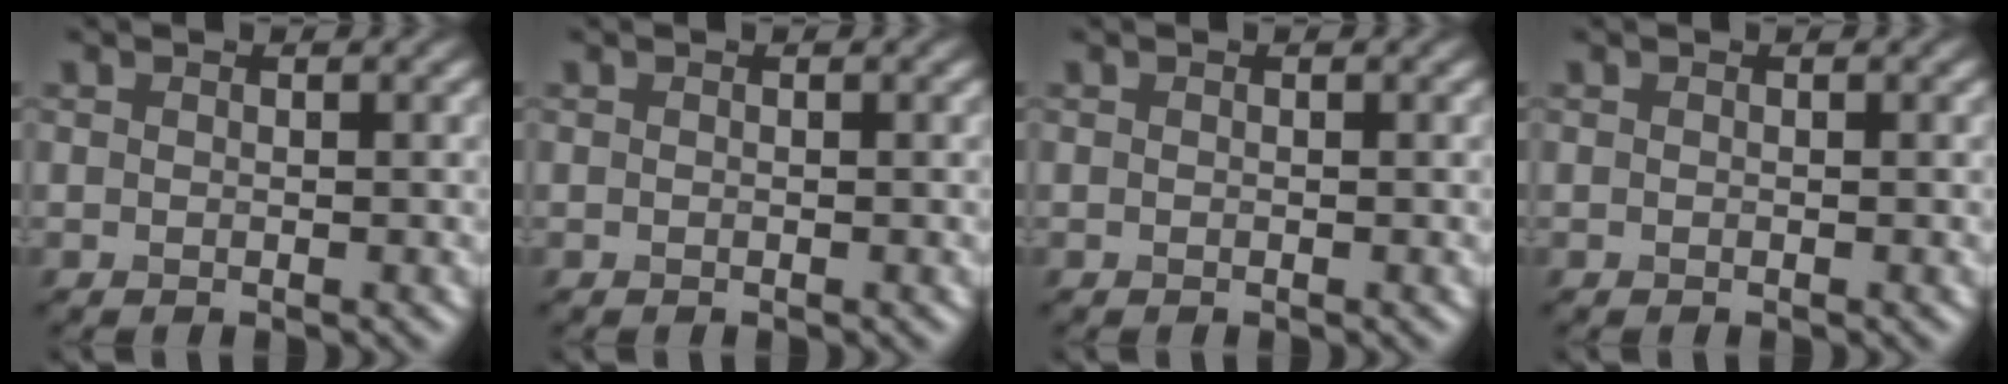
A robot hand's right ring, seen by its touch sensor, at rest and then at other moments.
{"total": 0.0}
{"total": 0.0}
{"total": 0.0}